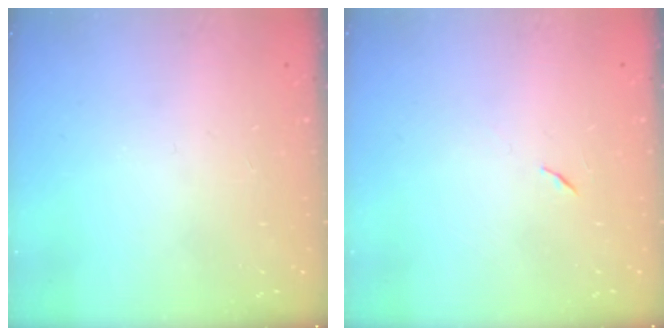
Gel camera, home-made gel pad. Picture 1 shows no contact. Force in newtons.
{"total": 5.3, "press": 4.8, "slide": 2.2}